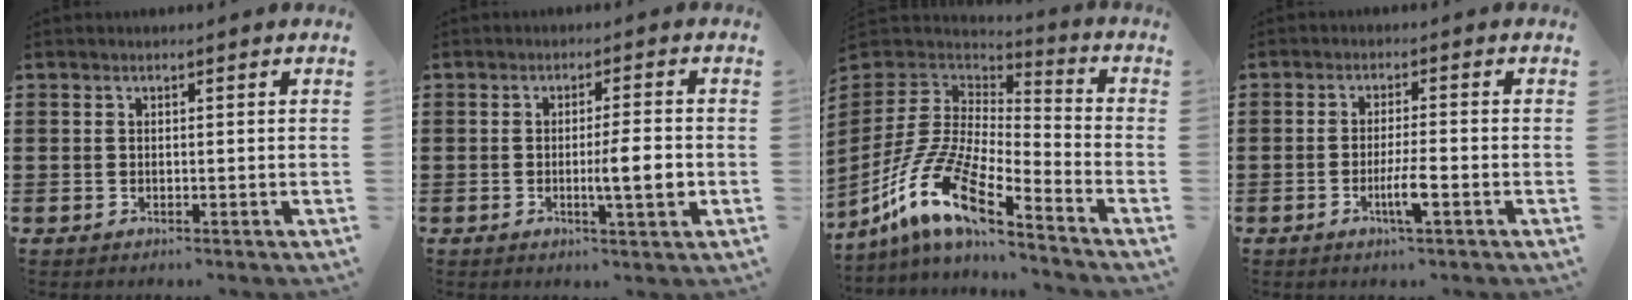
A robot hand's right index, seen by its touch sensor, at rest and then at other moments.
{"total": 5.5, "force": [-1.0, 0.6, 5.4], "torque": [-0.089, -0.006, -0.017]}
{"total": 13.6, "force": [-9.1, 4.0, 9.3], "torque": [-0.219, 0.001, -0.189]}
{"total": 4.4, "force": [-1.8, 0.4, 4.0], "torque": [-0.074, -0.006, -0.033]}